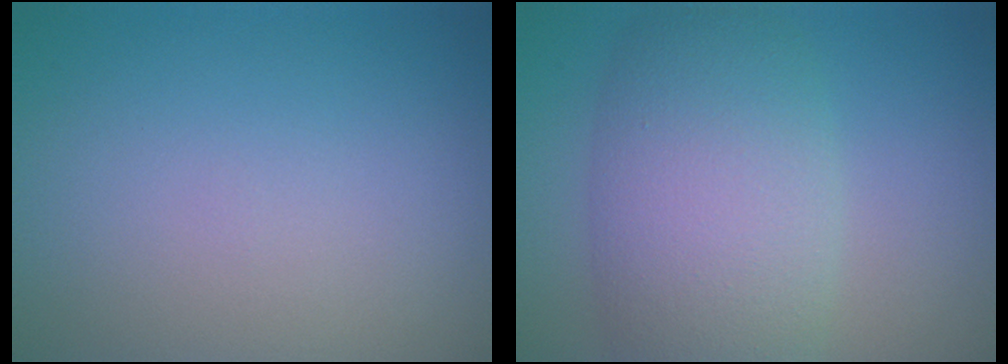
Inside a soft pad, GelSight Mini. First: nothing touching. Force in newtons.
{"total": 8.3, "press": 8.2, "slide": 0.3}